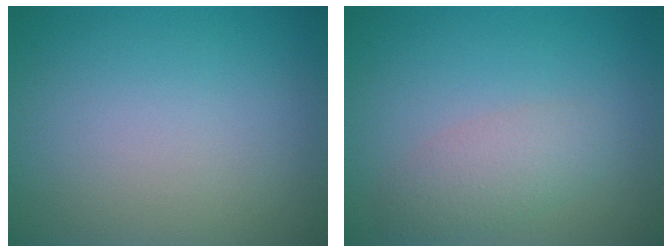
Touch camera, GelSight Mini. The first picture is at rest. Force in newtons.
{"total": 2.5, "press": 2.5, "slide": 0.1}